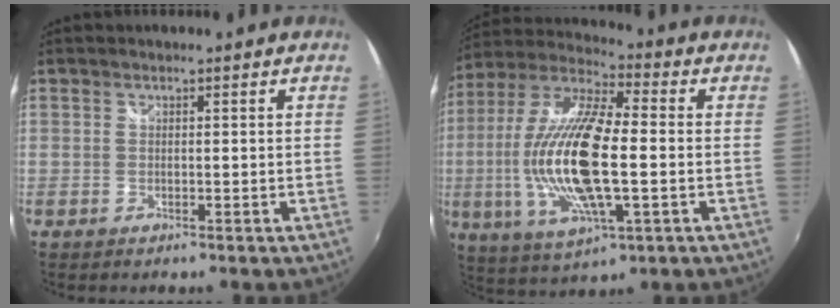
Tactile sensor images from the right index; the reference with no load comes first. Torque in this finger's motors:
{"motor_torque": [2.14, 0.00, 1.05, 0.21]}